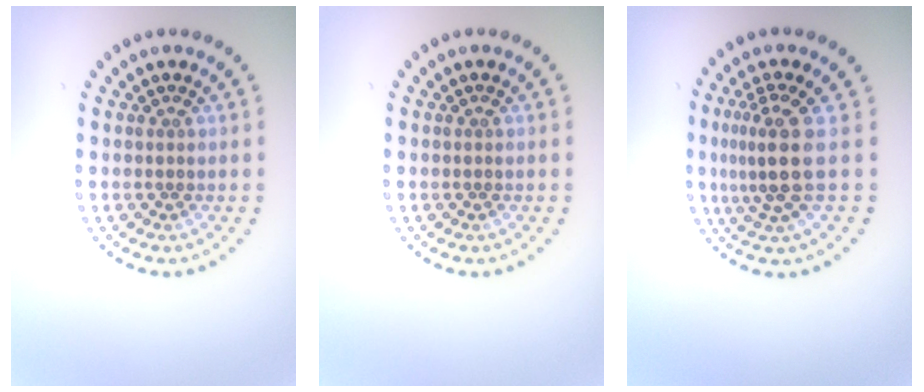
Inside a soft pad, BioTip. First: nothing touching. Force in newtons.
{"total": 0.0}
{"total": 3.7, "press": 2.7, "slide": 2.5}